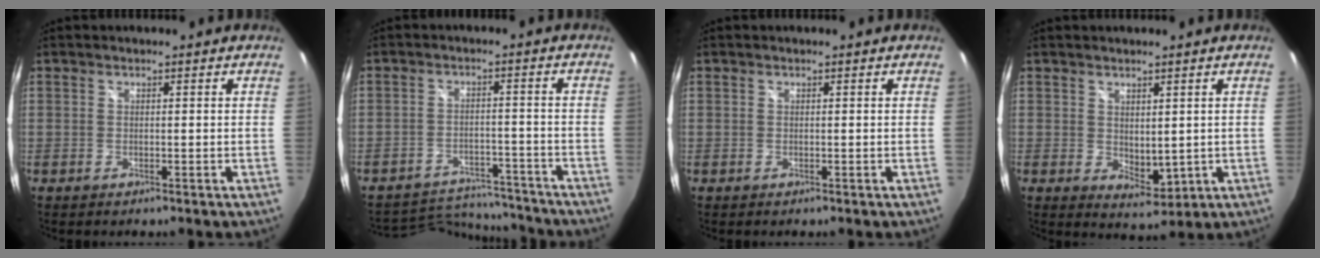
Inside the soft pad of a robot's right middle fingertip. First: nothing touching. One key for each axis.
{"total": 13.3, "fx": -12.5, "fy": 3.3, "fz": 2.8, "tx": -0.069, "ty": 0.020, "tz": -0.168}
{"total": 0.0}
{"total": 3.6, "fx": 1.3, "fy": 2.0, "fz": 2.7, "tx": -0.036, "ty": -0.012, "tz": 0.027}